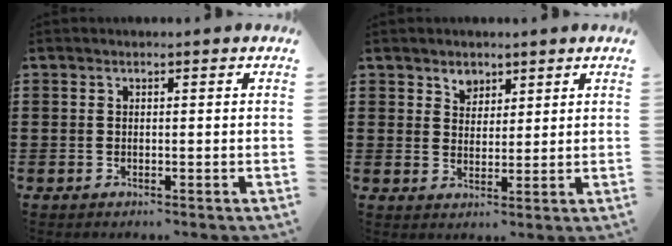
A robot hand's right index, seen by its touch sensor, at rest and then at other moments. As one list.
[{"total": 3.0, "force": [2.1, 2.1, 0.3], "torque": [-0.016, 0.009, 0.040]}]